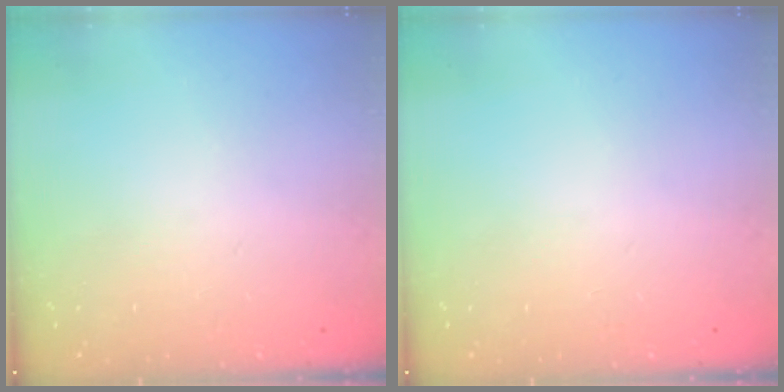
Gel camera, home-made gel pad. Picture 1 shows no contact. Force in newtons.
{"total": 0.0}